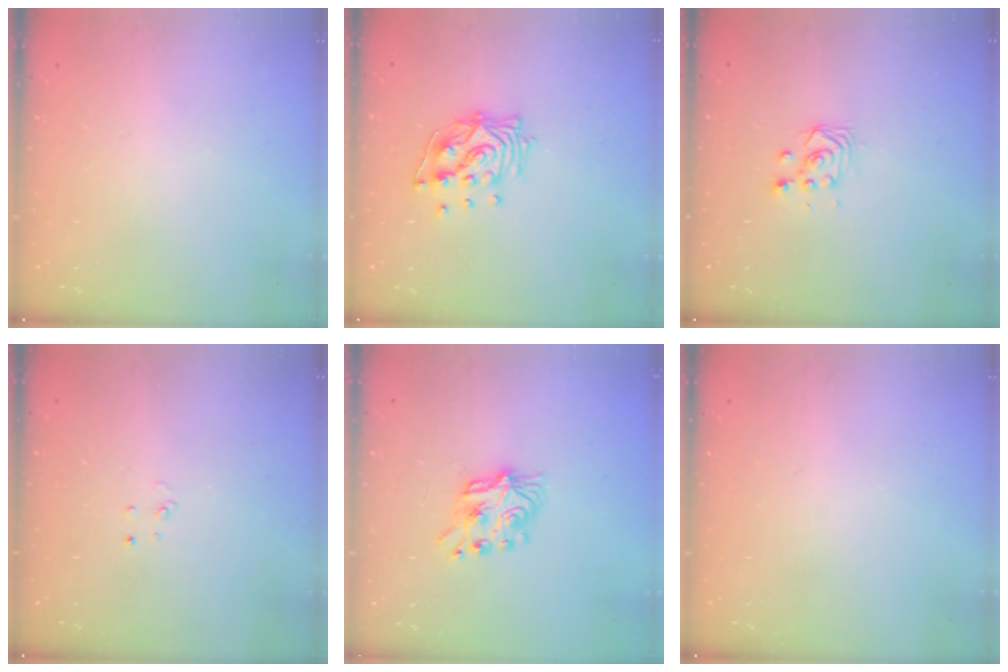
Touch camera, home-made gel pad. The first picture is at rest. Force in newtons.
{"total": 11.7, "press": 11.6, "slide": 1.4}
{"total": 3.7, "press": 3.4, "slide": 1.4}
{"total": 2.6, "press": 2.6, "slide": 0.2}
{"total": 8.1, "press": 8.1, "slide": 0.5}
{"total": 0.0}